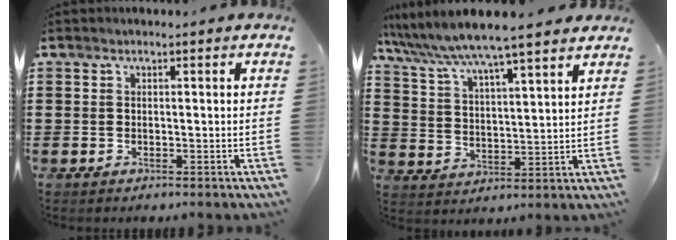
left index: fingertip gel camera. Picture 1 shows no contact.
{"total": 6.3, "force": [5.8, 0.0, 2.6], "torque": [-0.076, -0.031, 0.095]}